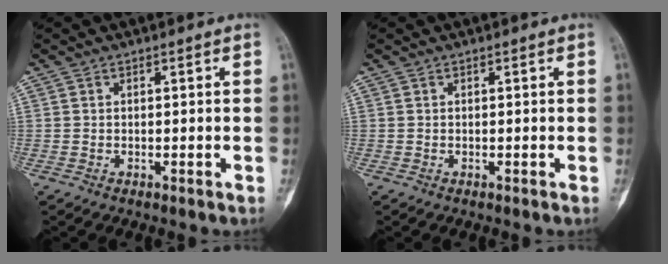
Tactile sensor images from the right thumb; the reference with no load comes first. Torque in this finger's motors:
{"motor_torque": [-0.10, 0.10, 0.18, 0.04, 0.00]}